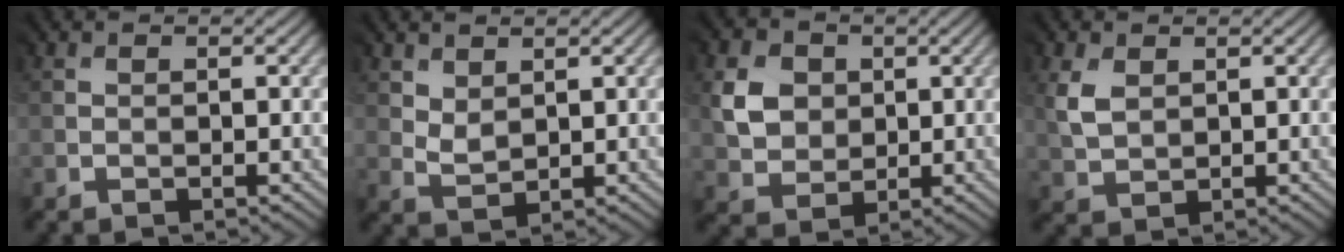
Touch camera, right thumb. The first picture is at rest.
{"total": 2.3, "force": [2.0, 1.0, -0.1], "torque": [-0.017, -0.002, 0.040]}
{"total": 4.3, "force": [1.3, 3.9, 1.0], "torque": [-0.049, 0.000, 0.018]}
{"total": 2.7, "force": [1.5, 2.0, 1.0], "torque": [-0.042, 0.002, 0.029]}